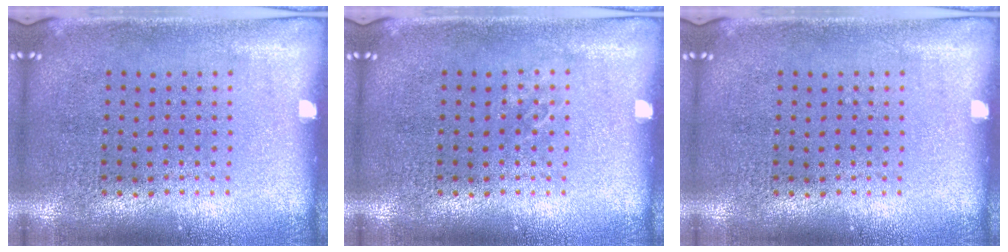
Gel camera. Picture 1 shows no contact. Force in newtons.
{"total": 0.6, "press": 0.6, "slide": 0.1}
{"total": 0.0}